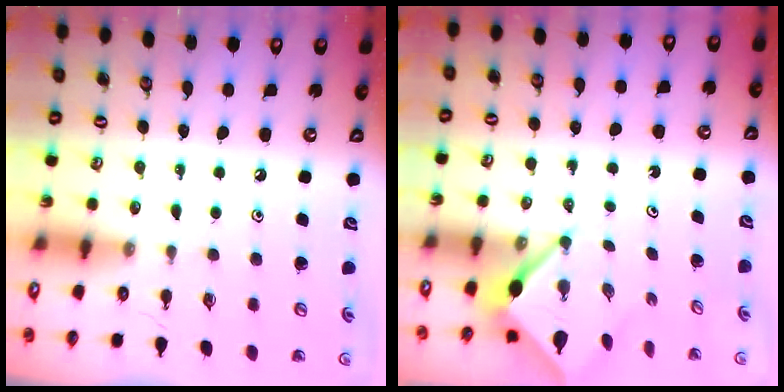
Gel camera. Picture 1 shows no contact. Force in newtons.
{"total": 3.3, "press": 3.3, "slide": 0.2}